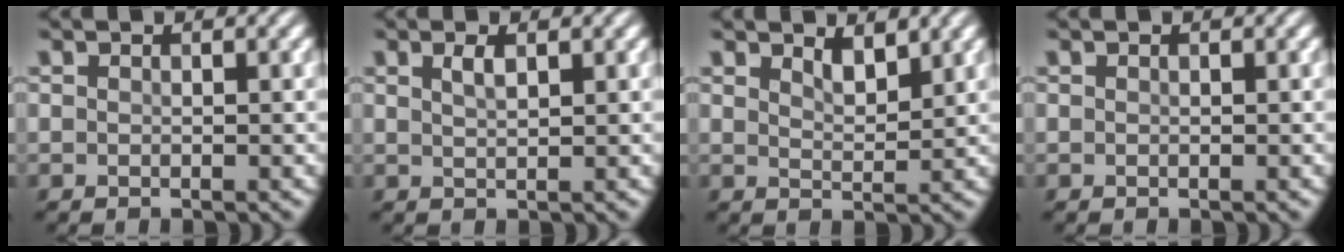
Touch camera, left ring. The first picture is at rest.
{"total": 1.4, "force": [0.8, 0.4, 1.0], "torque": [-0.021, 0.003, 0.015]}
{"total": 2.0, "force": [1.5, 0.6, 1.1], "torque": [-0.023, -0.004, 0.028]}
{"total": 0.0}